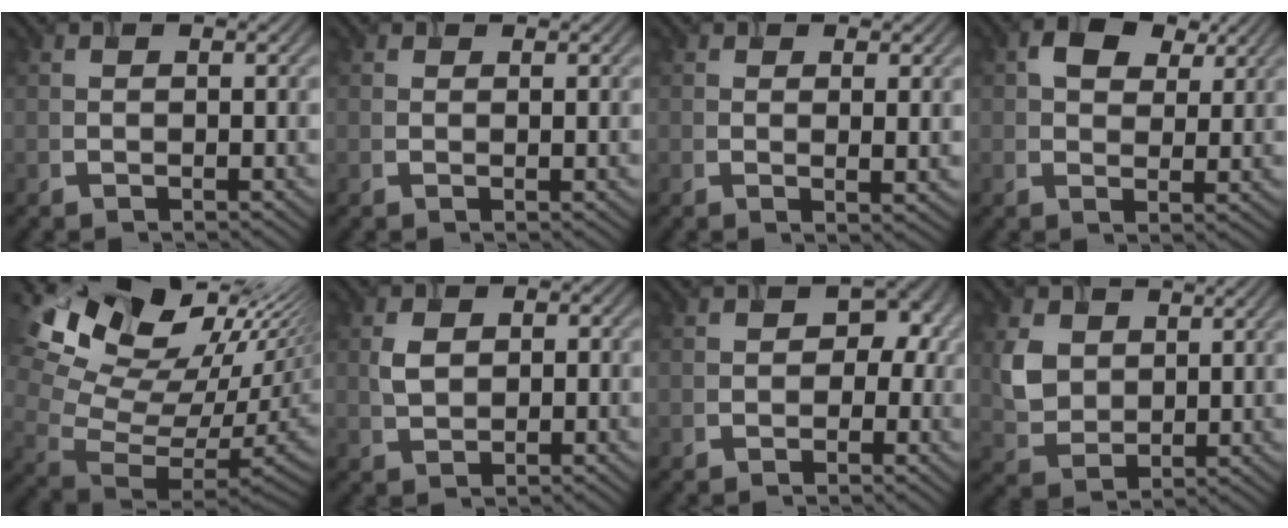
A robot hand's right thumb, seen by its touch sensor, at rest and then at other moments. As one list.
[{"total": 0.0}, {"total": 1.6, "force": [0.5, 0.4, 1.4], "torque": [-0.025, -0.008, 0.018]}, {"total": 4.2, "force": [2.0, 3.0, 2.2], "torque": [-0.040, -0.004, 0.037]}, {"total": 16.5, "force": [9.1, 8.7, 10.6], "torque": [-0.206, 0.007, 0.196]}, {"total": 3.0, "force": [-0.1, 2.3, 1.9], "torque": [-0.045, -0.001, 0.004]}, {"total": 2.7, "force": [-0.4, 2.4, 1.1], "torque": [-0.006, -0.009, -0.005]}, {"total": 4.1, "force": [1.7, 3.4, 1.5], "torque": [-0.052, -0.010, 0.046]}]